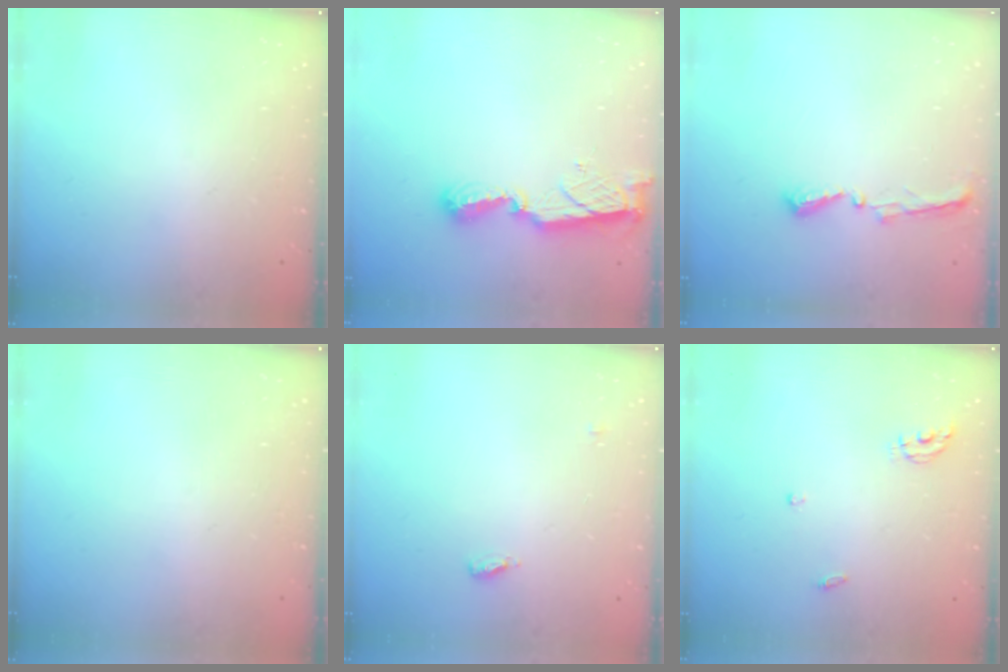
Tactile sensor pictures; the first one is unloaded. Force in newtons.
{"total": 8.4, "press": 8.4, "slide": 0.8}
{"total": 5.5, "press": 5.5, "slide": 0.5}
{"total": 0.0}
{"total": 4.6, "press": 4.5, "slide": 0.7}
{"total": 5.2, "press": 5.2, "slide": 0.4}